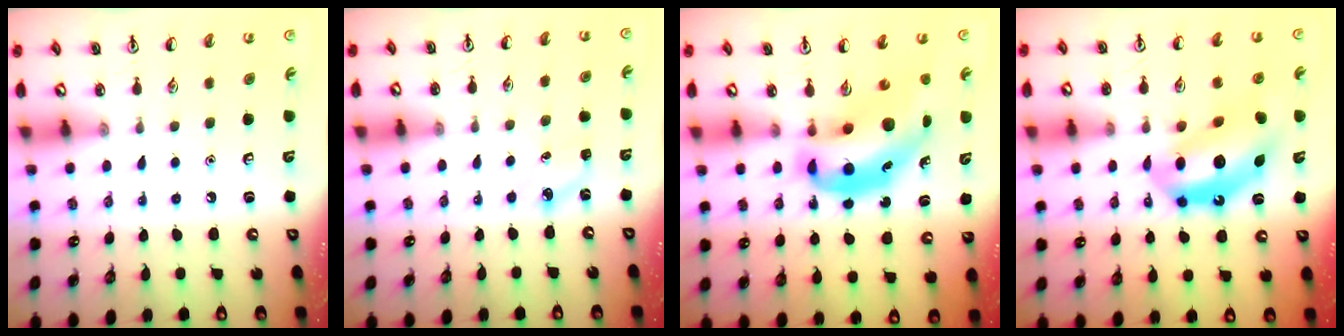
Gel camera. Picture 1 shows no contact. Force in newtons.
{"total": 3.9, "press": 3.7, "slide": 1.1}
{"total": 12.8, "press": 12.2, "slide": 3.9}
{"total": 12.9, "press": 12.2, "slide": 4.0}